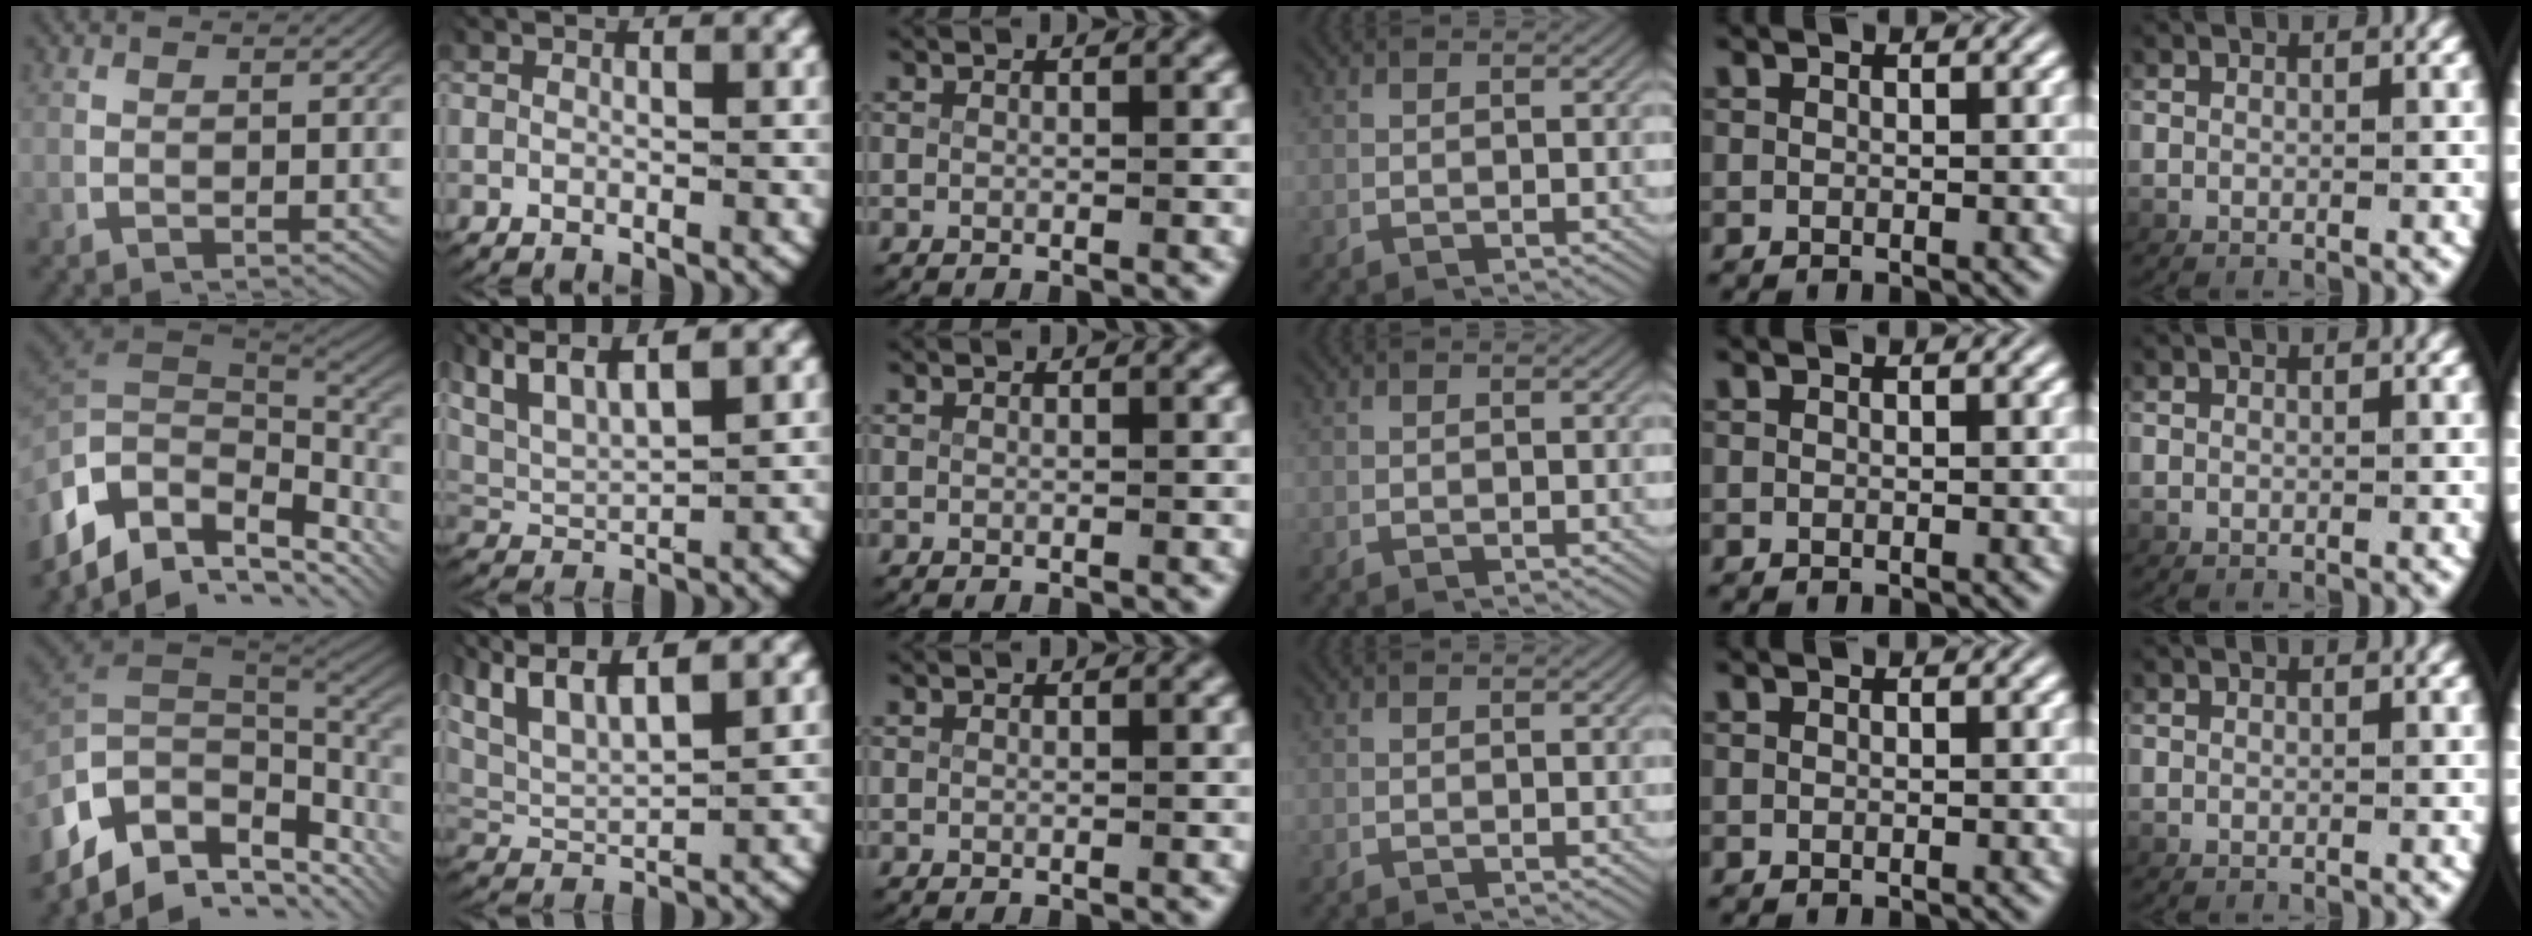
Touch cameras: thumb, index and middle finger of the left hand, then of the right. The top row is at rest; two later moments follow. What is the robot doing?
{"motion": "lift_and_place", "object": "coat"}